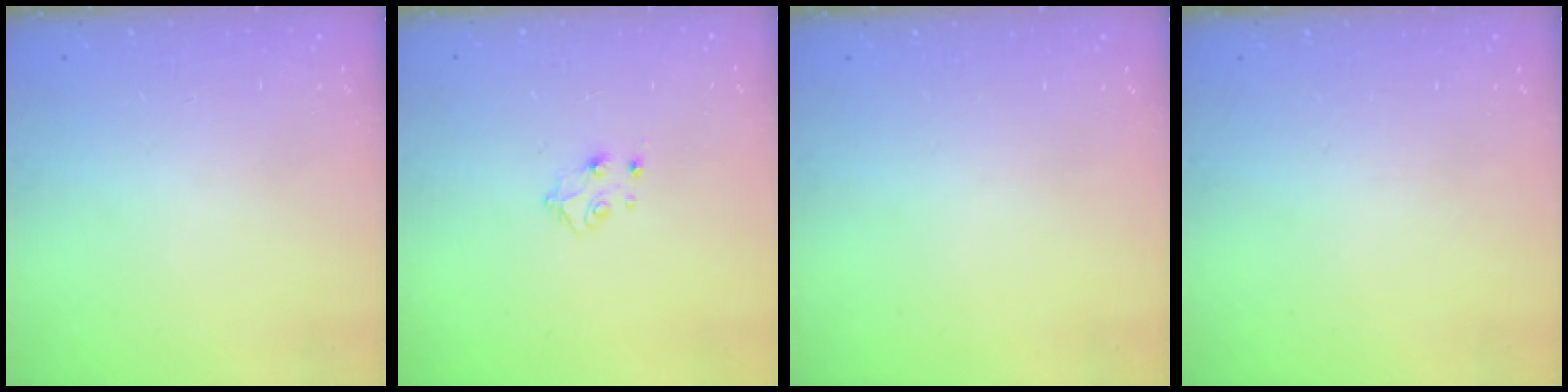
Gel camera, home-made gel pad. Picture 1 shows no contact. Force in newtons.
{"total": 4.4, "press": 4.4, "slide": 0.5}
{"total": 0.0}
{"total": 0.0}